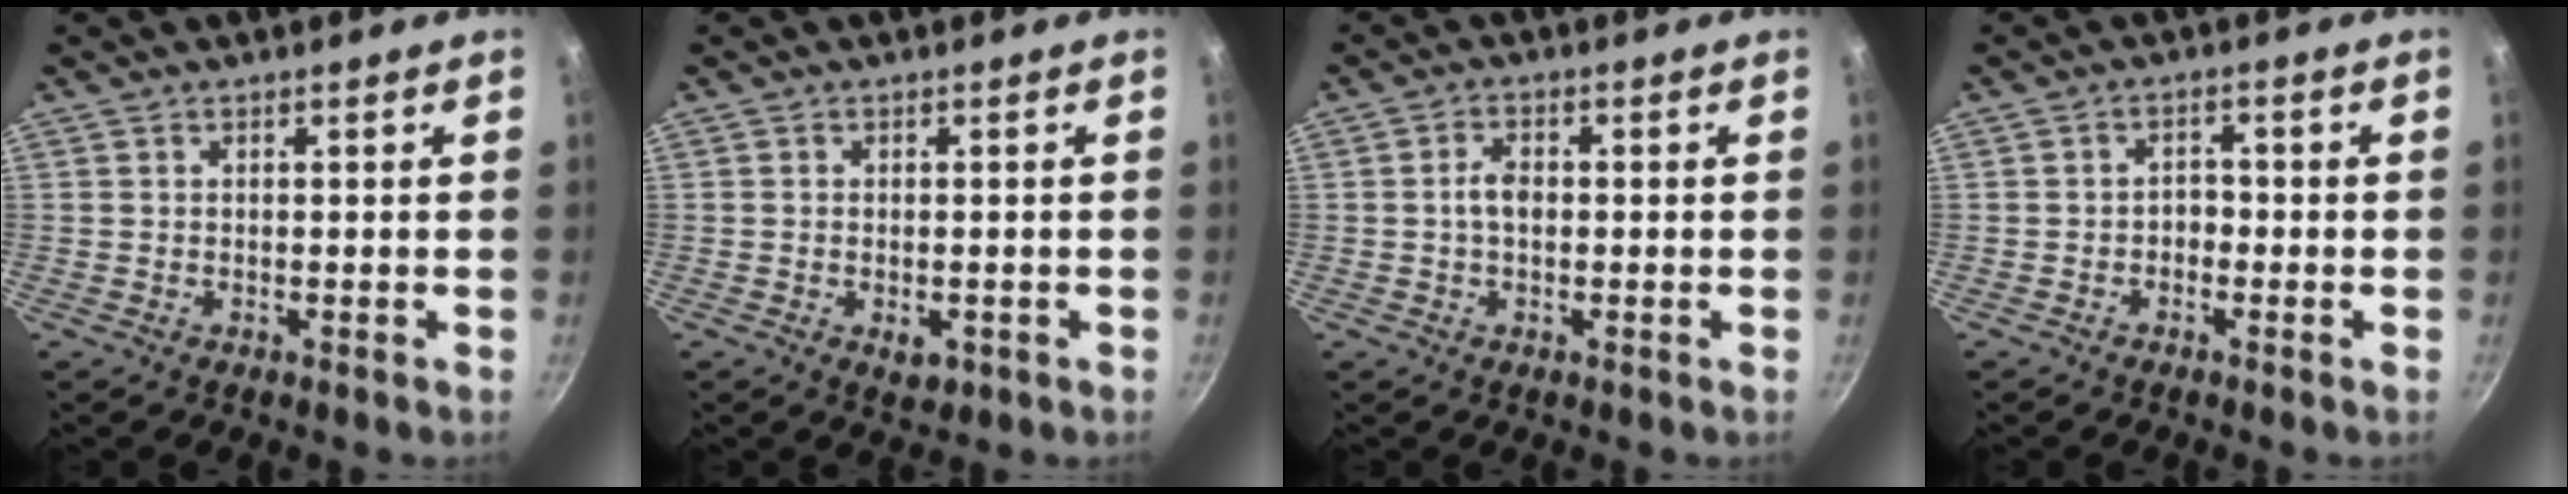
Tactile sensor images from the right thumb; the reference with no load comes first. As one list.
[{"total": 2.7, "force": [-1.0, 1.5, 1.9], "torque": [-0.025, -0.003, -0.014]}, {"total": 3.3, "force": [-0.1, 2.1, 2.6], "torque": [-0.044, 0.011, -0.006]}, {"total": 2.1, "force": [-1.0, 1.5, 1.1], "torque": [-0.004, 0.014, -0.019]}]